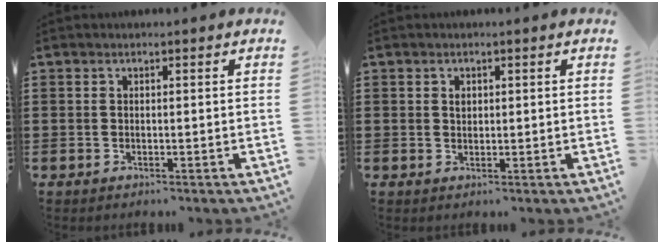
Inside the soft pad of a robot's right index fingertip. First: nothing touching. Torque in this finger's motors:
{"motor_torque": [0.06, -0.02, 0.01, 0.03]}